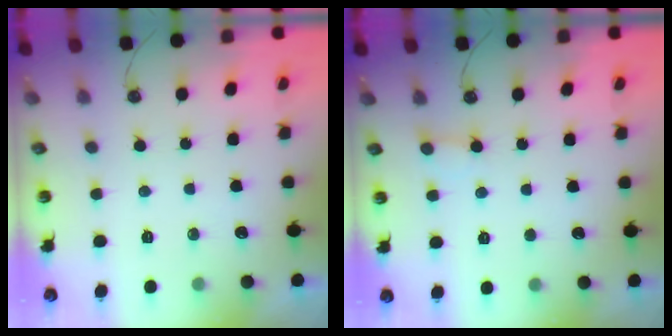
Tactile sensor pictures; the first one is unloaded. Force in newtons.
{"total": 3.1, "press": 3.1, "slide": 0.1}